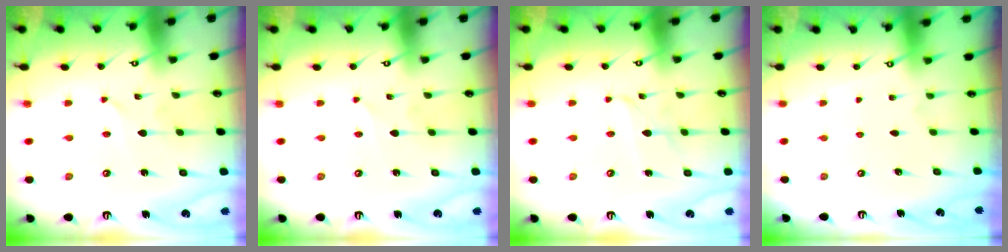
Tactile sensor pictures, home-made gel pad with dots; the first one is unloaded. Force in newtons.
{"total": 0.0}
{"total": 2.5, "press": 2.5, "slide": 0.2}
{"total": 0.0}